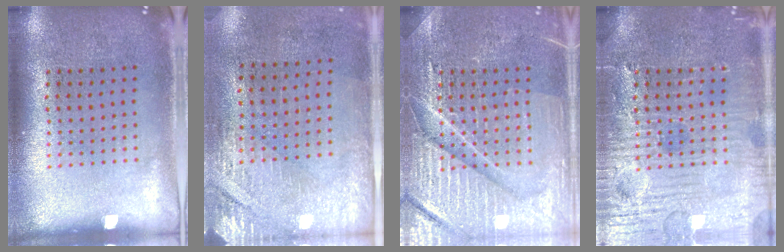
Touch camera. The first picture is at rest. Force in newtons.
{"total": 2.9, "press": 2.5, "slide": 1.4}
{"total": 7.4, "press": 7.3, "slide": 1.1}
{"total": 6.1, "press": 6.1, "slide": 0.6}